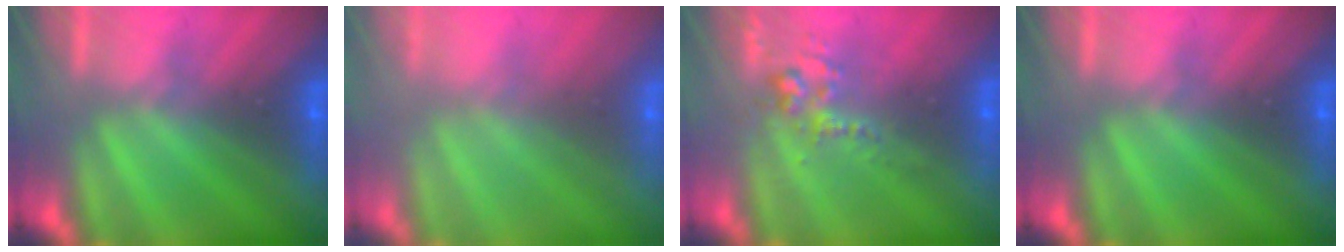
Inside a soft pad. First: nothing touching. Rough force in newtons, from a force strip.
{"total": 8.5}
{"total": 2.6}
{"total": 0.0}